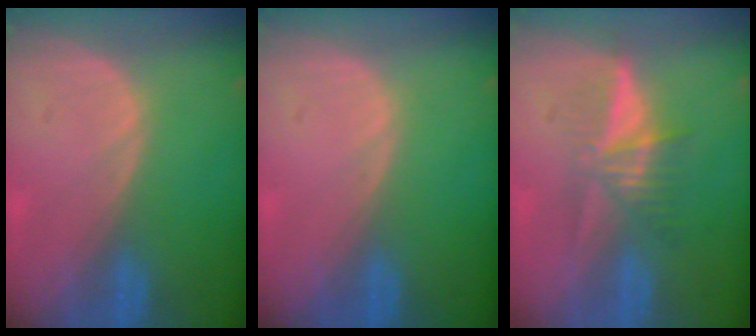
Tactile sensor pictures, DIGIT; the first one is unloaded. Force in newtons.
{"total": 0.0}
{"total": 5.2, "press": 5.1, "slide": 1.2}